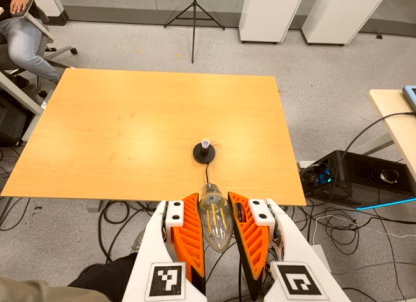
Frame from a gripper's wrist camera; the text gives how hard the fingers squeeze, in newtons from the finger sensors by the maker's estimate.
{"total": 18.1, "left": 18.9, "right": 17.3}